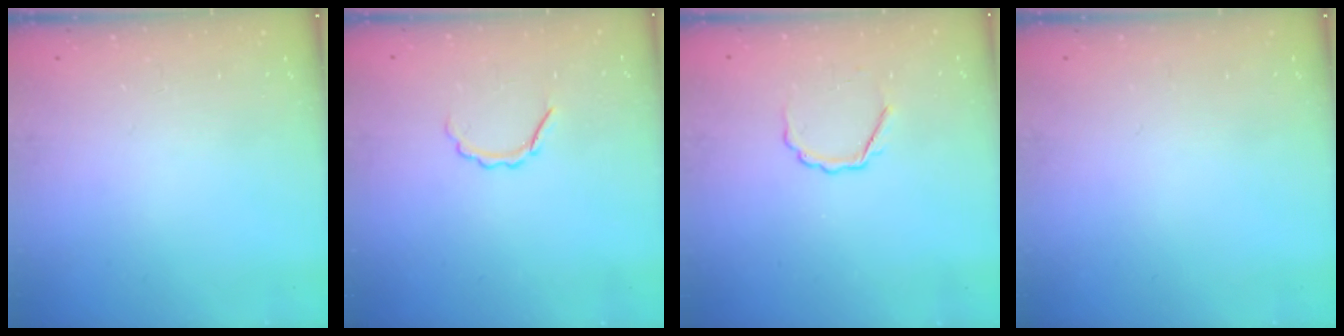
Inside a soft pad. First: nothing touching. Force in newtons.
{"total": 3.7, "press": 3.6, "slide": 0.6}
{"total": 4.0, "press": 3.9, "slide": 0.7}
{"total": 0.0}